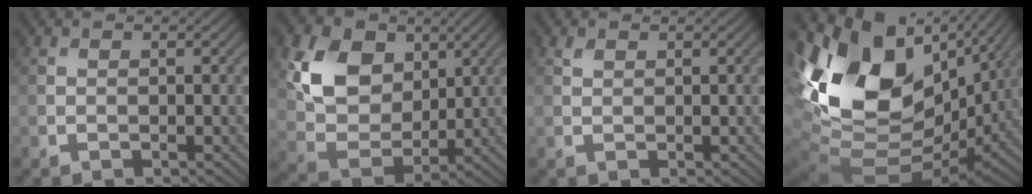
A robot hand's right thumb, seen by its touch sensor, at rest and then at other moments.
{"total": 10.3, "force": [3.8, 7.5, 6.0], "torque": [-0.141, -0.002, 0.067]}
{"total": 0.7, "force": [0.5, 0.3, 0.4], "torque": [-0.012, 0.000, 0.013]}
{"total": 19.1, "force": [4.7, 12.4, 13.8], "torque": [-0.318, -0.019, 0.102]}